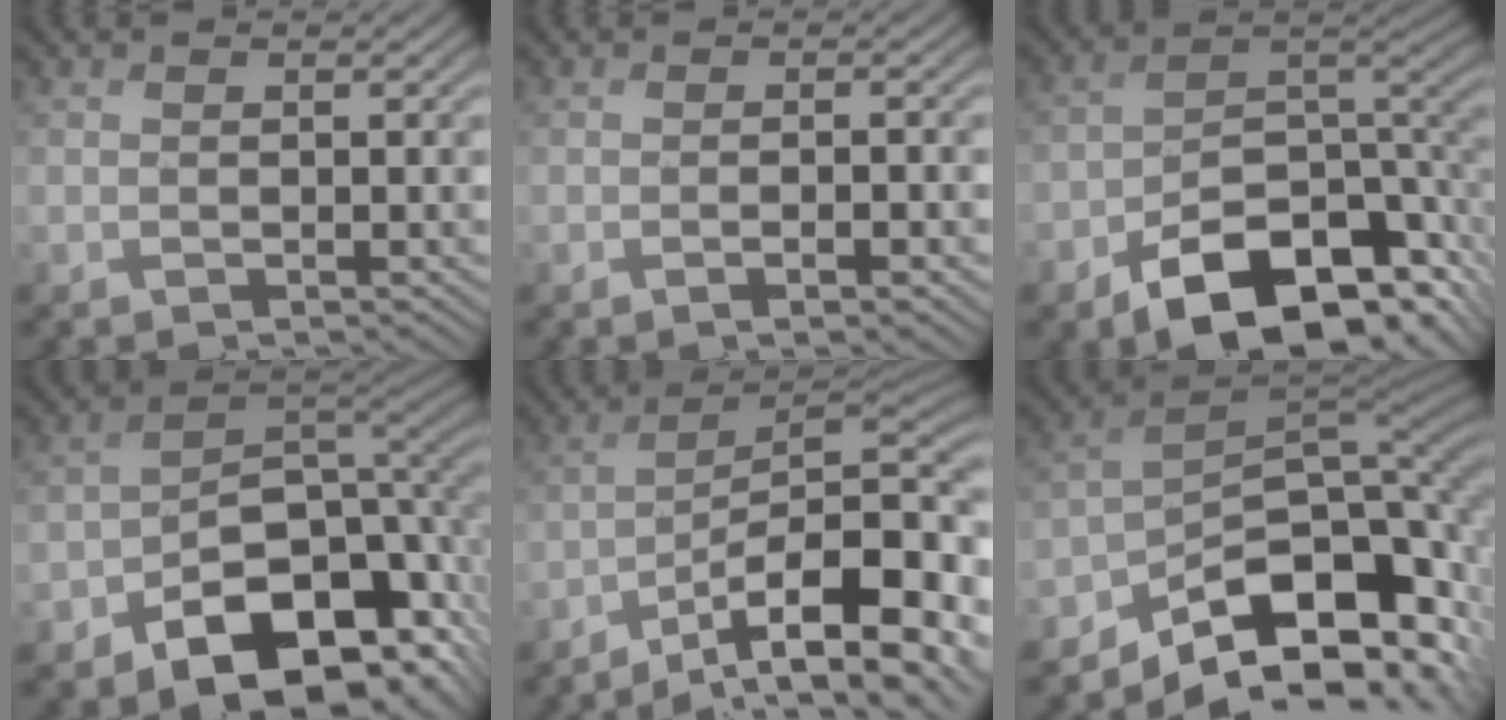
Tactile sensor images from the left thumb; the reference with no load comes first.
{"total": 1.9, "force": [-0.7, 0.3, 1.7], "torque": [-0.029, 0.002, -0.013]}
{"total": 14.5, "force": [-8.0, 7.7, 9.4], "torque": [-0.152, -0.020, -0.140]}
{"total": 14.2, "force": [-6.9, 9.0, 8.6], "torque": [-0.135, -0.042, -0.115]}
{"total": 15.3, "force": [-7.8, 5.3, 12.0], "torque": [-0.177, -0.010, -0.118]}
{"total": 14.1, "force": [-8.0, 7.6, 8.8], "torque": [-0.147, -0.016, -0.132]}